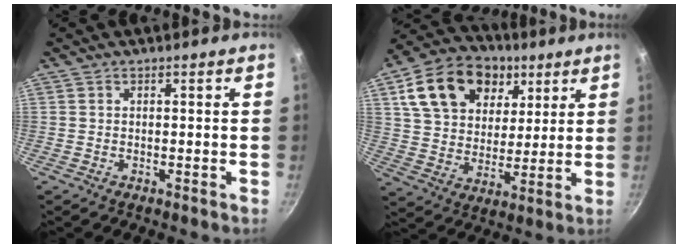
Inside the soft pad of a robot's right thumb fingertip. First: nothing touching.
{"total": 20.0, "force": [8.5, 14.2, 11.3], "torque": [-0.177, -0.005, 0.142]}